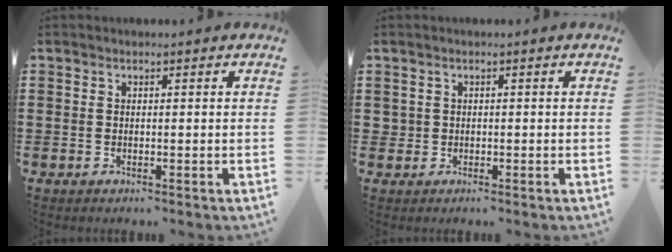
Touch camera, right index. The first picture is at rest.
{"total": 0.8, "force": [-0.1, 0.8, 0.1], "torque": [-0.003, 0.004, -0.003]}